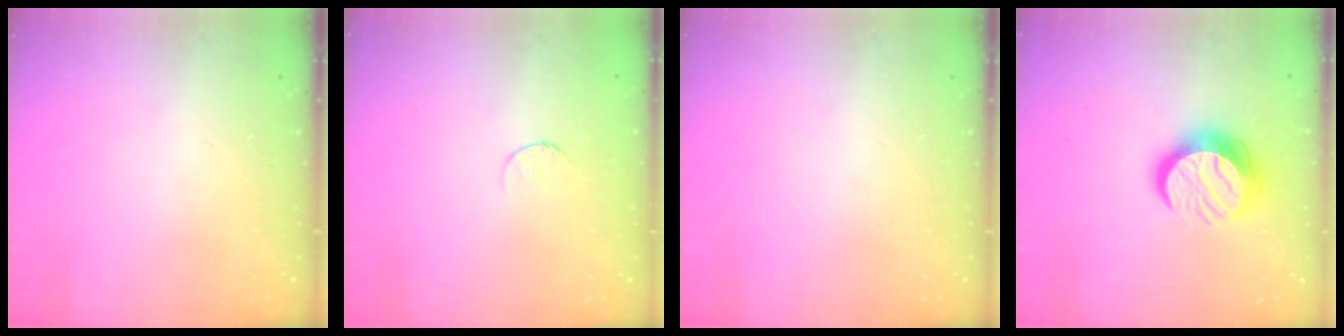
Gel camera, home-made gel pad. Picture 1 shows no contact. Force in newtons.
{"total": 5.2, "press": 5.2, "slide": 0.5}
{"total": 0.0}
{"total": 12.6, "press": 12.6, "slide": 0.6}